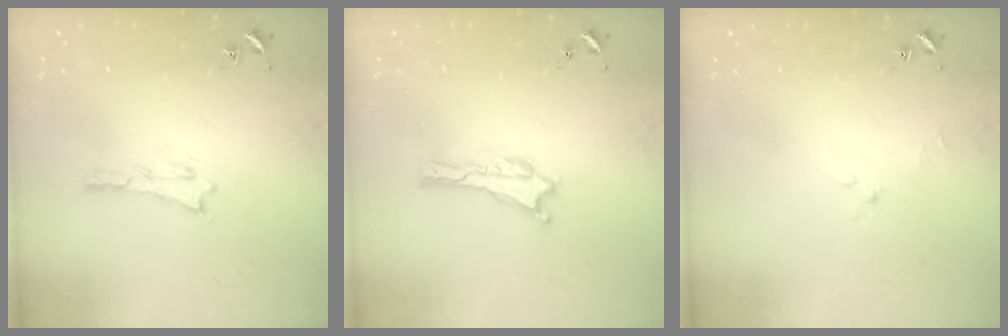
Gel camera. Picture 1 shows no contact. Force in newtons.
{"total": 0.0}
{"total": 1.7, "press": 1.6, "slide": 0.3}